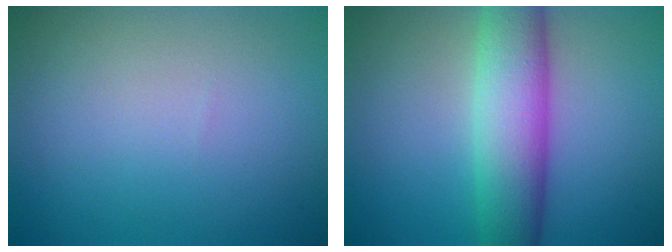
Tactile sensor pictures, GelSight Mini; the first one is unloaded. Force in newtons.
{"total": 7.7, "press": 7.7, "slide": 0.3}